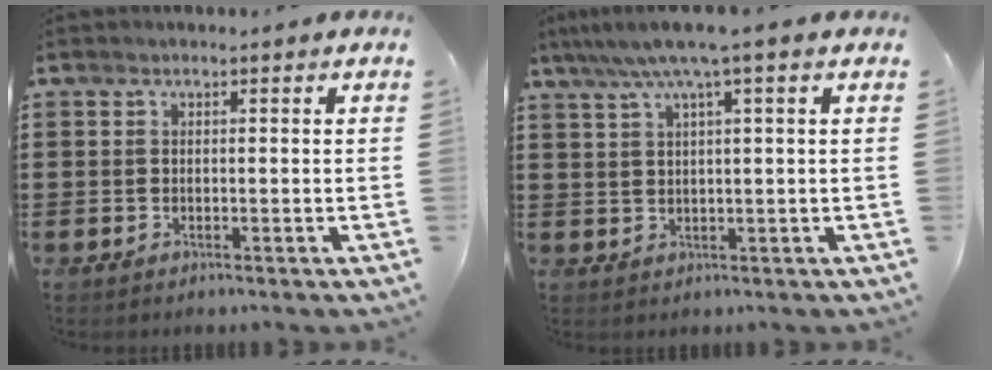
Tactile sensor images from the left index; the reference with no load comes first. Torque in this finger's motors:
{"motor_torque": [1.52, -0.62, 0.72, 0.21]}